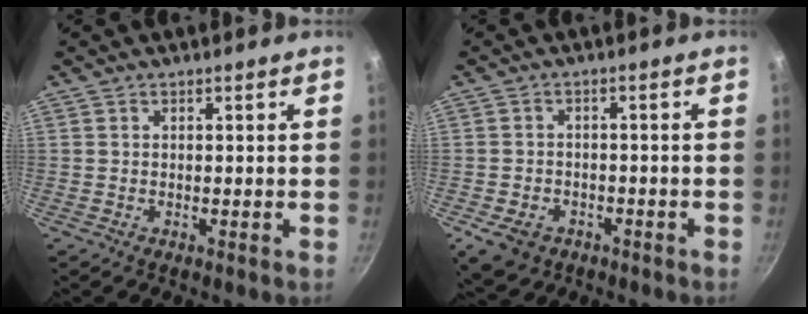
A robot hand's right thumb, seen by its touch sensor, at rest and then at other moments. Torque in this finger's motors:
{"motor_torque": [0.61, 0.25, -0.18, -0.09, 0.03]}